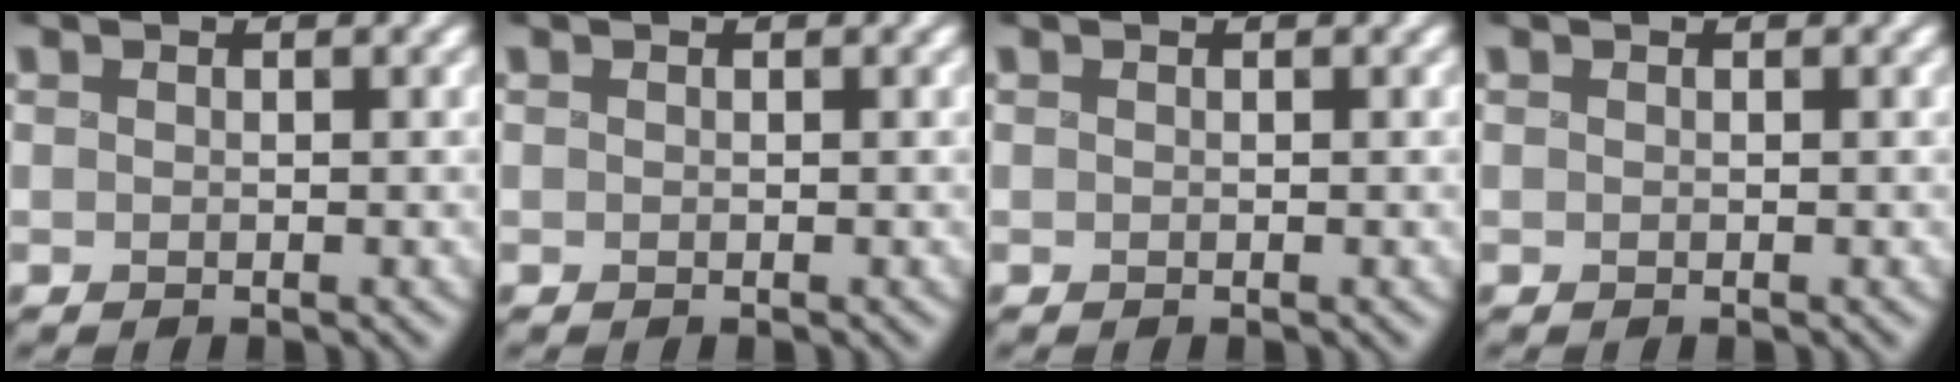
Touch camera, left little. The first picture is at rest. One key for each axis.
{"total": 0.0}
{"total": 0.0}
{"total": 0.0}